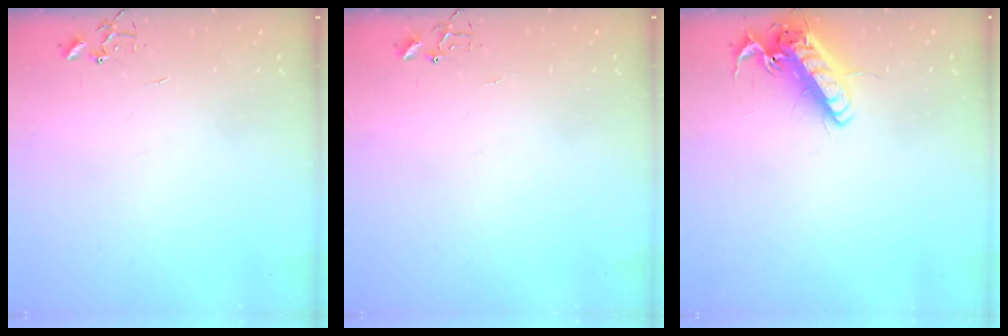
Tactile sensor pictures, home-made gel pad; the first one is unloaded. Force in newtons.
{"total": 4.9, "press": 4.8, "slide": 0.6}
{"total": 14.6, "press": 14.4, "slide": 2.4}